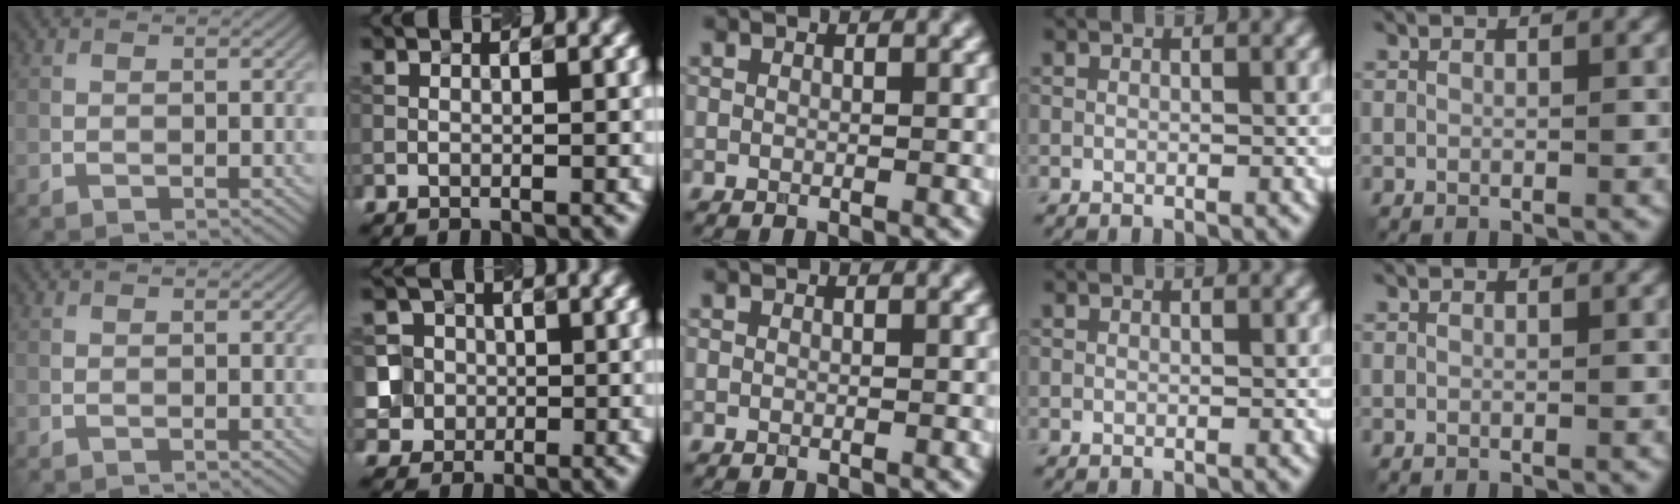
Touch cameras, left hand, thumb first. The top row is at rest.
{"index": {"total": 6.8, "force": [-1.2, 6.5, 1.5], "torque": [-0.028, 0.014, -0.034]}}